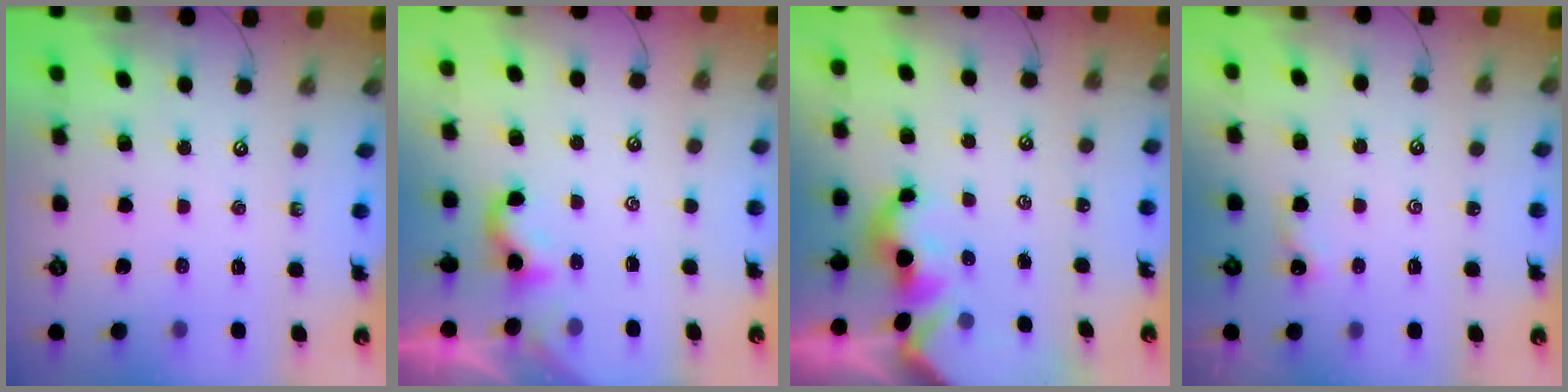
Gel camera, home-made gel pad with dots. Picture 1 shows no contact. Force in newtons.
{"total": 2.9, "press": 2.9, "slide": 0.2}
{"total": 1.7, "press": 1.7, "slide": 0.2}
{"total": 0.7, "press": 0.7, "slide": 0.2}